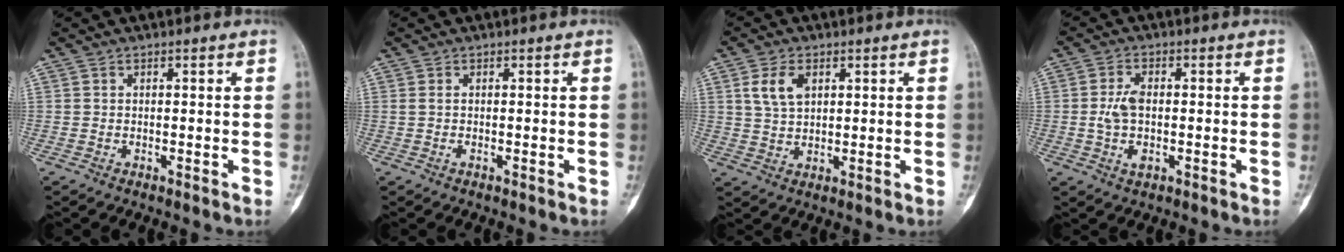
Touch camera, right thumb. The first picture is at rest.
{"total": 0.8, "force": [-0.1, 0.2, 0.8], "torque": [-0.021, 0.000, 0.000]}
{"total": 5.8, "force": [2.2, 3.6, 4.1], "torque": [-0.073, -0.006, 0.044]}
{"total": 5.4, "force": [-0.4, 2.9, 4.6], "torque": [-0.096, 0.003, -0.010]}